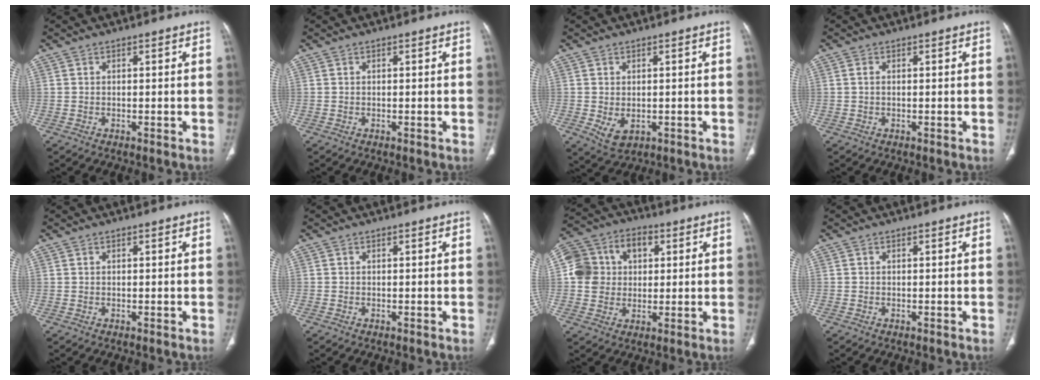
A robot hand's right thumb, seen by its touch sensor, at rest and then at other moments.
{"total": 0.0}
{"total": 4.0, "force": [-0.6, 2.7, 2.9], "torque": [-0.048, -0.007, 0.004]}
{"total": 0.8, "force": [0.1, 0.5, 0.6], "torque": [-0.016, 0.004, 0.003]}
{"total": 0.0}
{"total": 0.0}
{"total": 11.8, "force": [2.0, 10.1, 5.8], "torque": [-0.084, 0.019, 0.028]}
{"total": 0.0}